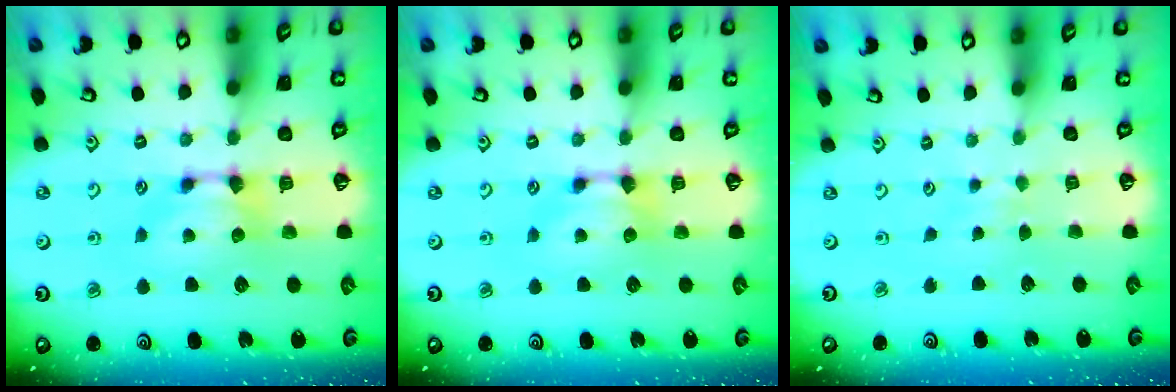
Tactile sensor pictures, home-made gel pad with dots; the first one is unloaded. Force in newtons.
{"total": 0.0}
{"total": 3.7, "press": 3.6, "slide": 0.5}